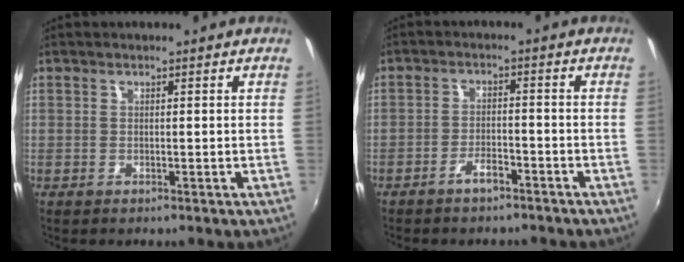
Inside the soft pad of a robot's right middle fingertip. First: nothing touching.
{"total": 3.6, "force": [-3.0, 1.2, 1.7], "torque": [-0.045, 0.005, -0.047]}